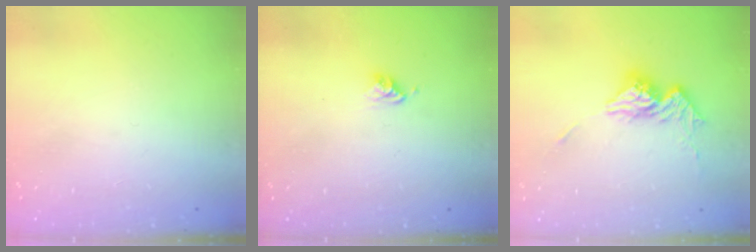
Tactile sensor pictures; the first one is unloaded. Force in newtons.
{"total": 3.7, "press": 3.6, "slide": 0.5}
{"total": 13.6, "press": 13.5, "slide": 1.6}